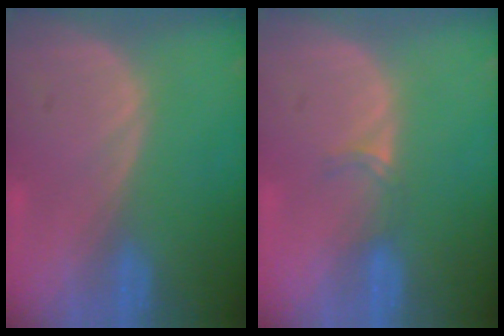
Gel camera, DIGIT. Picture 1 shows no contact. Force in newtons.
{"total": 1.9, "press": 1.5, "slide": 1.2}